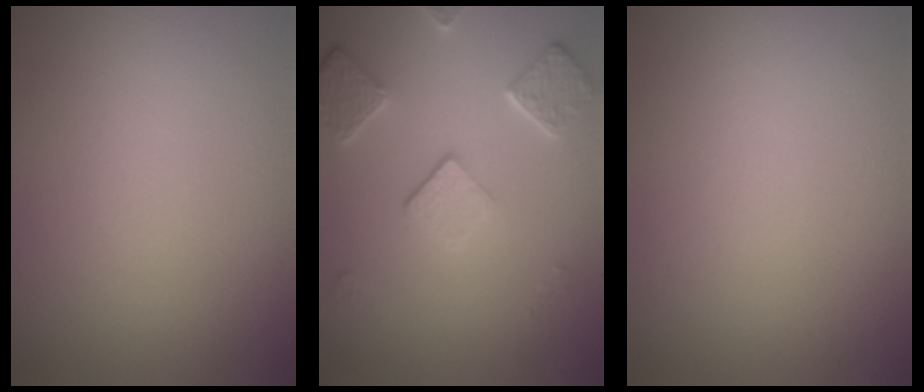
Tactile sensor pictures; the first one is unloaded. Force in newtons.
{"total": 4.1, "press": 3.2, "slide": 2.7}
{"total": 0.0}